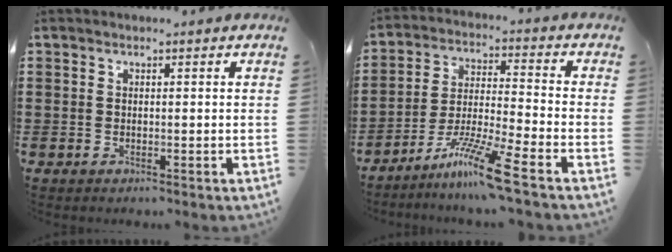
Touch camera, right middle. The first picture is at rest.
{"total": 9.6, "force": [-7.1, -0.1, 6.4], "torque": [-0.128, -0.008, -0.138]}